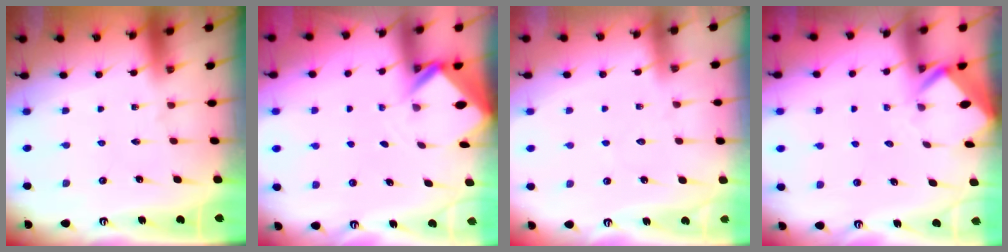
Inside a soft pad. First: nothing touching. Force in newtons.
{"total": 2.7, "press": 2.7, "slide": 0.2}
{"total": 3.8, "press": 3.8, "slide": 0.4}
{"total": 2.4, "press": 2.4, "slide": 0.1}